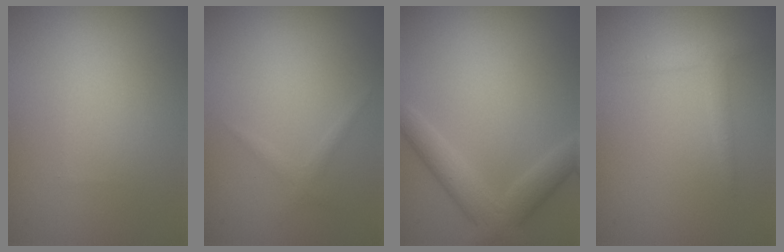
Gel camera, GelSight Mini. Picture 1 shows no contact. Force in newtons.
{"total": 1.0, "press": 1.0, "slide": 0.0}
{"total": 4.1, "press": 4.1, "slide": 0.2}
{"total": 1.6, "press": 1.5, "slide": 0.1}